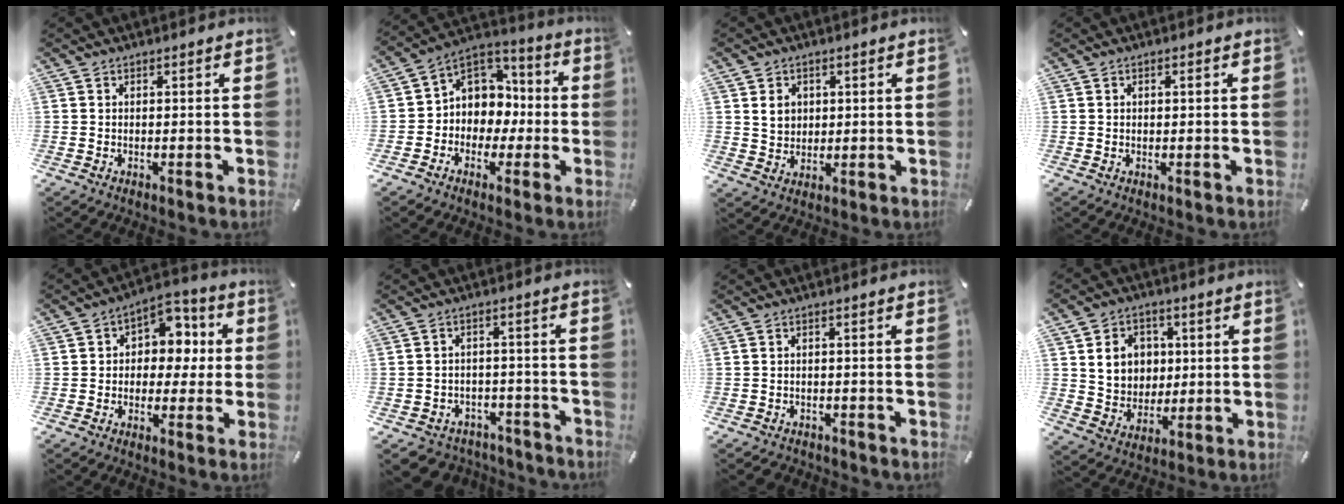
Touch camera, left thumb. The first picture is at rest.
{"total": 8.6, "force": [-0.3, 8.5, 0.9], "torque": [-0.020, -0.005, 0.003]}
{"total": 5.1, "force": [1.2, 4.7, 1.5], "torque": [-0.026, 0.003, 0.020]}
{"total": 0.8, "force": [0.1, 0.6, 0.5], "torque": [-0.009, 0.004, 0.000]}
{"total": 8.3, "force": [0.5, 7.3, 3.9], "torque": [-0.044, -0.004, 0.007]}
{"total": 4.6, "force": [-2.9, 3.5, 0.8], "torque": [-0.018, 0.017, -0.056]}
{"total": 2.0, "force": [-1.6, 1.1, 0.4], "torque": [-0.015, 0.007, -0.037]}
{"total": 9.9, "force": [1.9, 9.1, 3.4], "torque": [-0.053, 0.005, 0.041]}